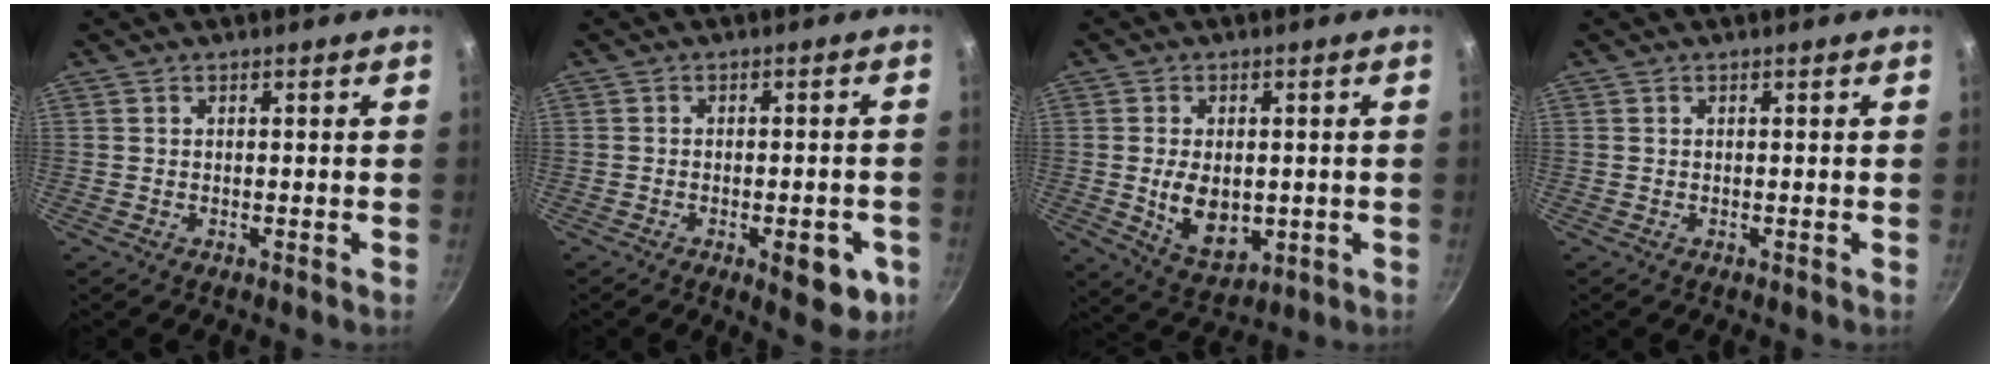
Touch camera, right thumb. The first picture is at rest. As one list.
[{"total": 8.4, "force": [-3.2, 3.6, 6.9], "torque": [-0.058, 0.014, -0.035]}, {"total": 9.4, "force": [-0.6, 6.1, 7.1], "torque": [-0.104, -0.012, 0.008]}, {"total": 0.0}]